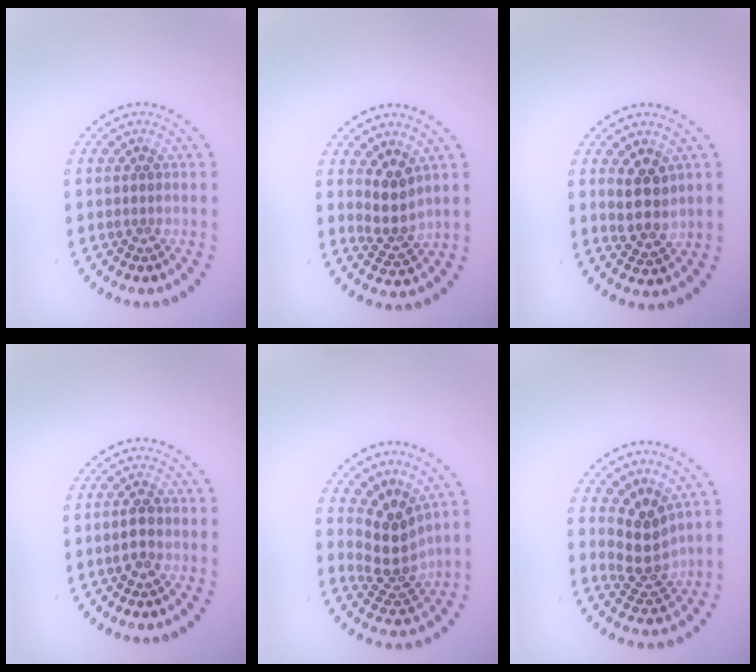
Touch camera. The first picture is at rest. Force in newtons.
{"total": 2.8, "press": 2.3, "slide": 1.6}
{"total": 3.2, "press": 2.9, "slide": 1.2}
{"total": 1.9, "press": 1.9, "slide": 0.1}
{"total": 3.8, "press": 3.1, "slide": 2.3}
{"total": 3.5, "press": 3.0, "slide": 1.8}